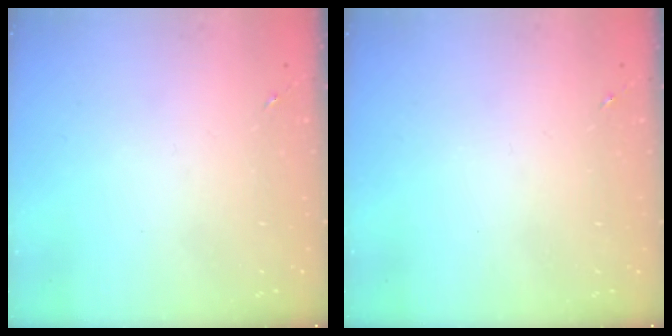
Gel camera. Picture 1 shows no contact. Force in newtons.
{"total": 0.0}